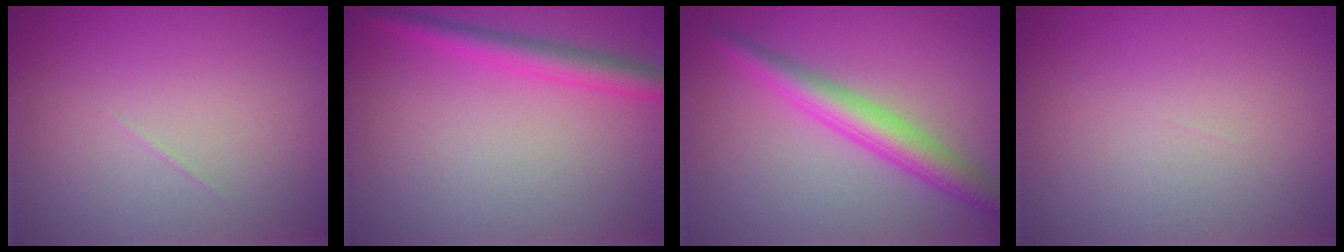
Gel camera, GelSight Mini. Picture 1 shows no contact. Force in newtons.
{"total": 3.0, "press": 3.0, "slide": 0.0}
{"total": 4.0, "press": 4.0, "slide": 0.1}
{"total": 0.0}